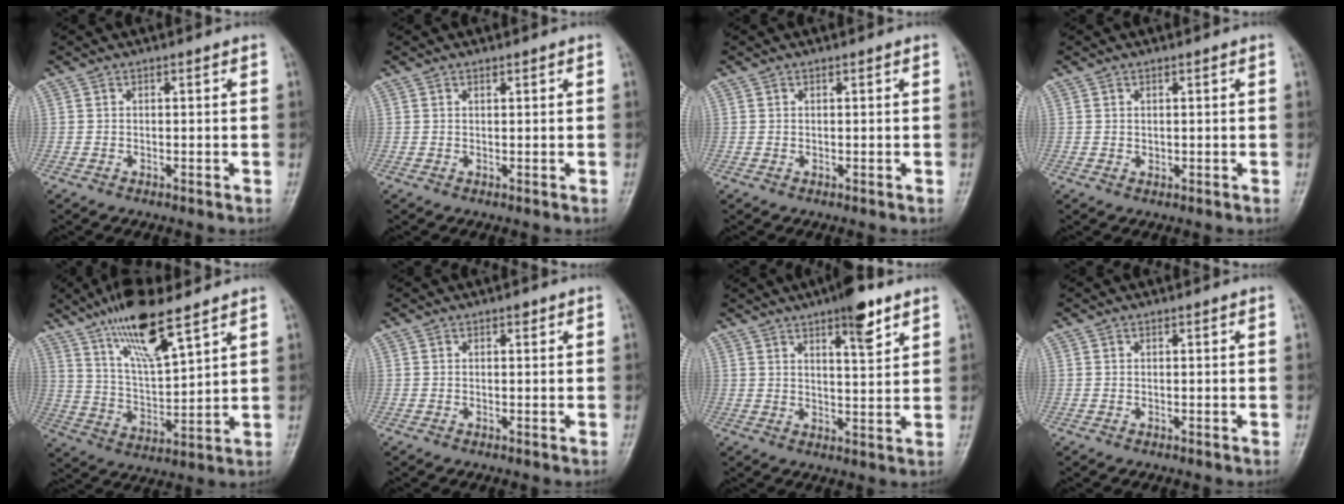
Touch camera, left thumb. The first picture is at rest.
{"total": 0.6, "force": [0.4, 0.2, 0.3], "torque": [-0.006, -0.003, 0.007]}
{"total": 0.0}
{"total": 0.9, "force": [0.5, 0.6, 0.4], "torque": [-0.002, -0.003, 0.008]}
{"total": 14.0, "force": [9.3, 3.5, 9.9], "torque": [-0.172, -0.048, 0.184]}
{"total": 0.7, "force": [0.4, 0.4, 0.4], "torque": [-0.001, -0.001, 0.004]}
{"total": 7.8, "force": [4.9, 1.9, 5.8], "torque": [-0.075, -0.026, 0.072]}
{"total": 0.0}